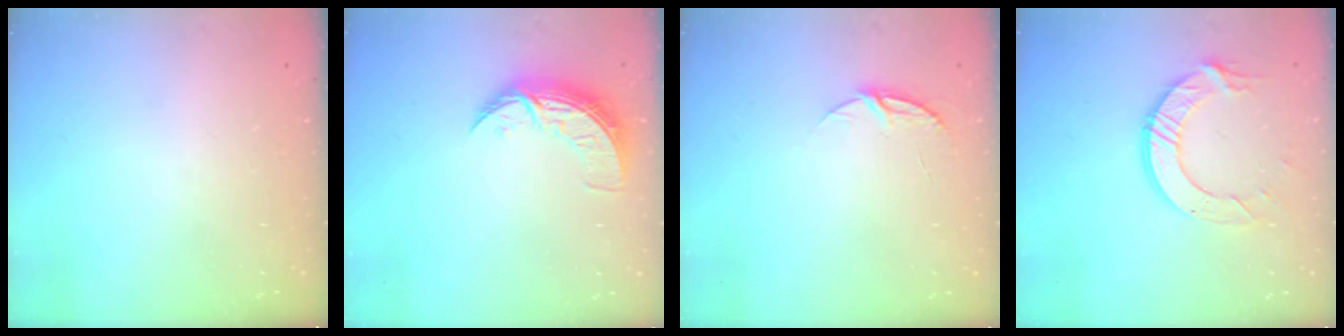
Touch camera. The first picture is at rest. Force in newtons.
{"total": 9.0, "press": 9.0, "slide": 0.5}
{"total": 5.6, "press": 5.5, "slide": 0.6}
{"total": 11.1, "press": 11.0, "slide": 1.1}